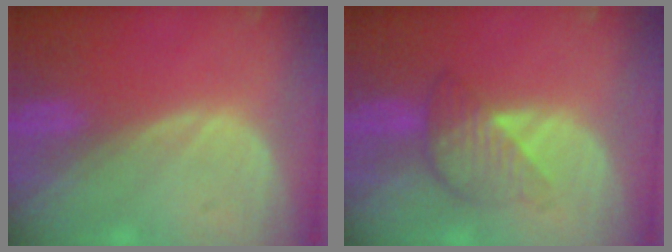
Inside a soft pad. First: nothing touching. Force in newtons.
{"total": 5.2, "press": 5.2, "slide": 0.2}